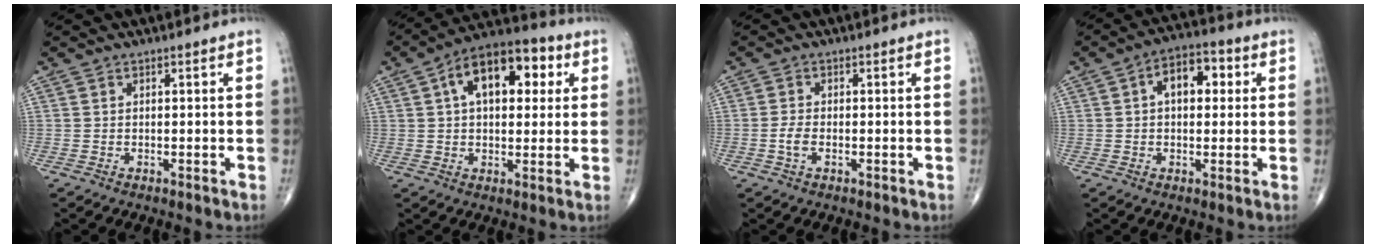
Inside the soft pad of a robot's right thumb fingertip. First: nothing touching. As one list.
[{"total": 15.5, "force": [4.4, 8.6, 12.1], "torque": [-0.154, 0.023, 0.061]}, {"total": 2.4, "force": [-0.7, 1.2, 2.0], "torque": [-0.045, 0.005, -0.016]}, {"total": 8.7, "force": [1.8, 5.1, 6.8], "torque": [-0.082, 0.020, 0.020]}]